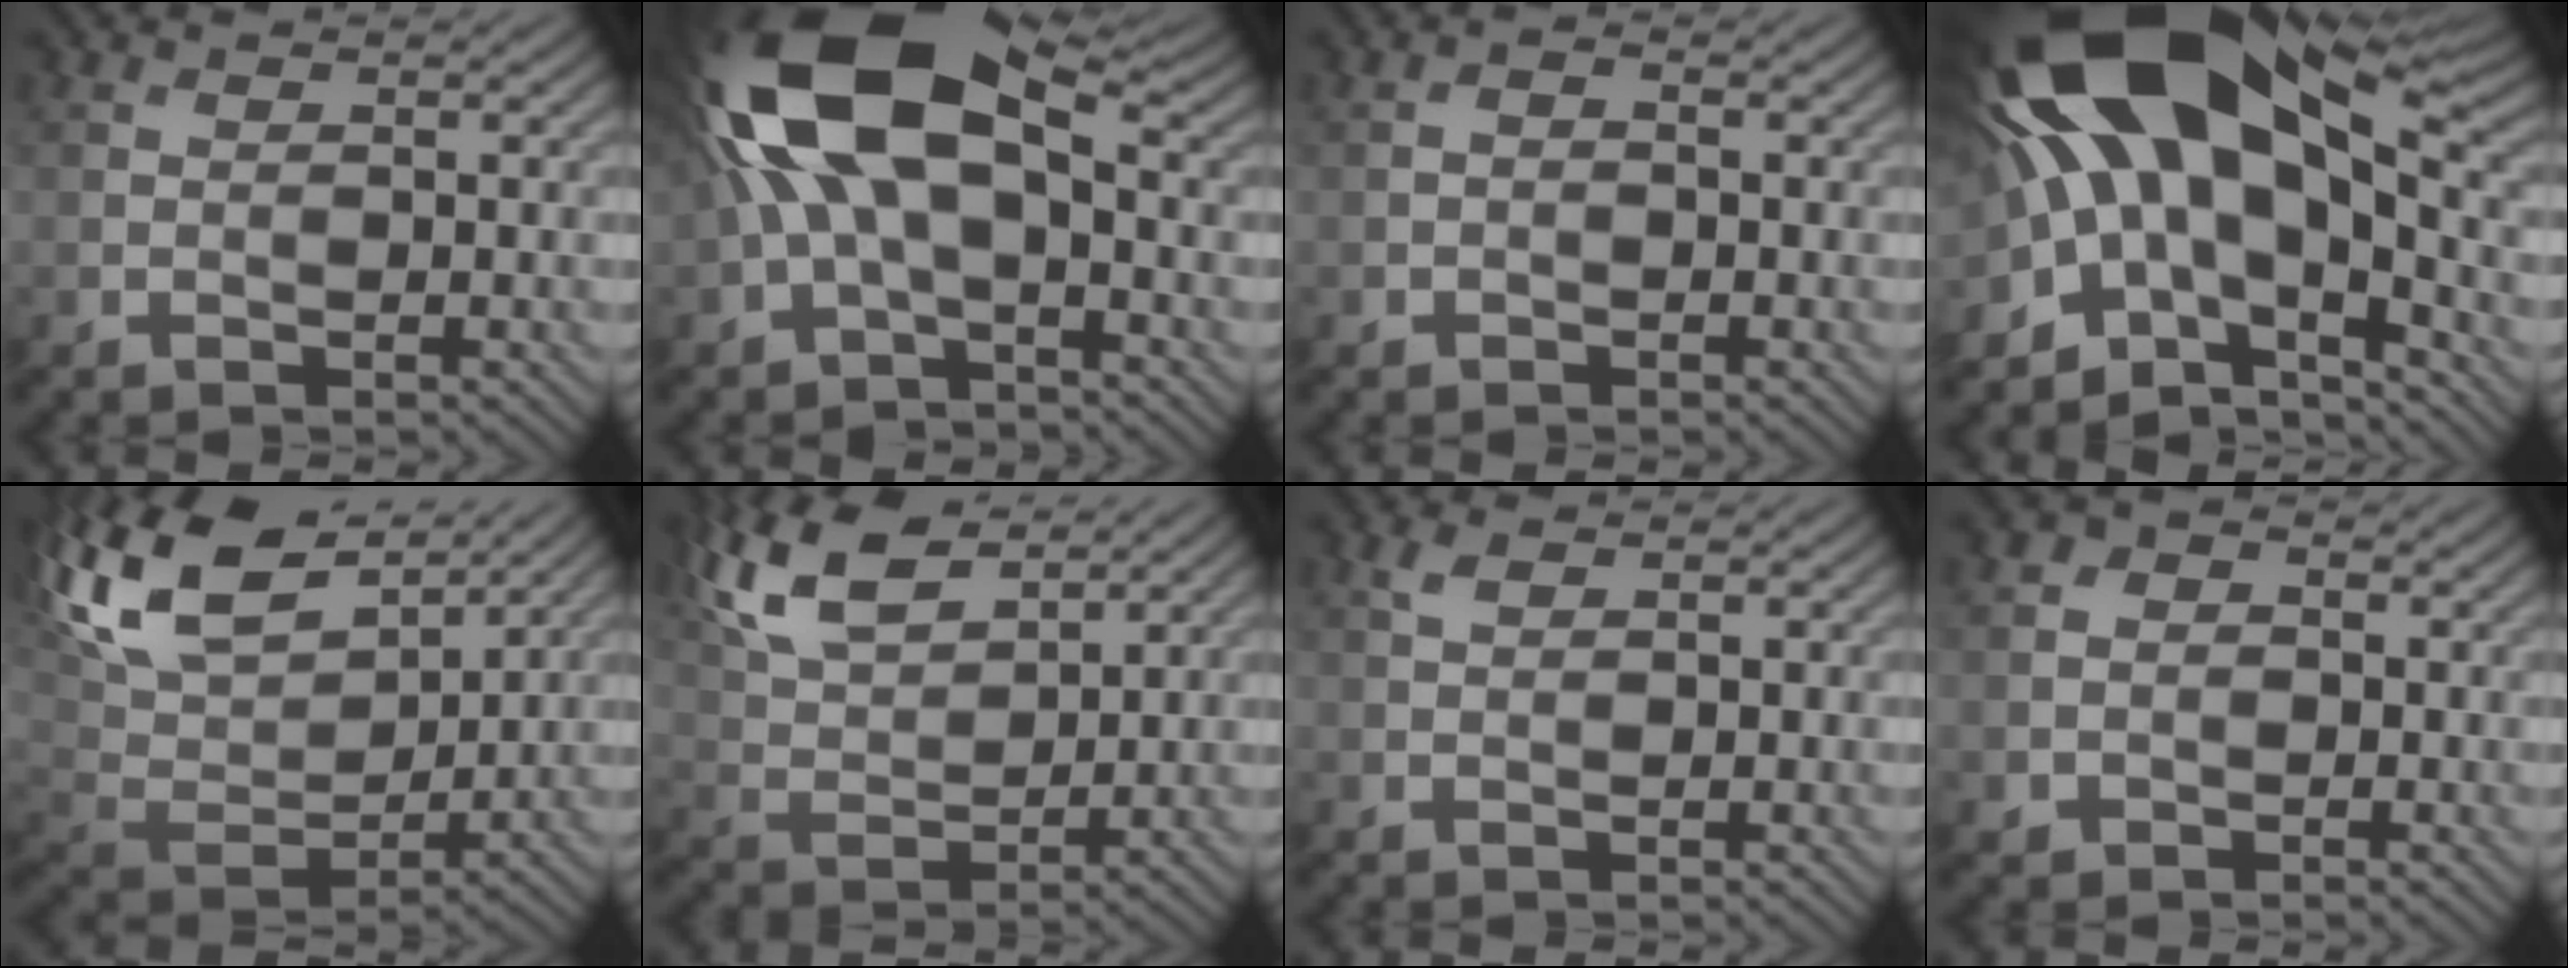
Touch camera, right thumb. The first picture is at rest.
{"total": 15.5, "force": [1.5, 8.1, 13.1], "torque": [-0.276, 0.018, 0.014]}
{"total": 1.1, "force": [-0.3, 0.7, 0.7], "torque": [-0.014, 0.002, -0.008]}
{"total": 18.9, "force": [1.2, 9.0, 16.6], "torque": [-0.301, -0.008, 0.032]}
{"total": 17.7, "force": [10.8, 8.6, 11.0], "torque": [-0.280, 0.050, 0.183]}
{"total": 11.1, "force": [6.9, 4.7, 7.3], "torque": [-0.184, 0.019, 0.132]}
{"total": 1.3, "force": [0.8, 0.5, 0.9], "torque": [-0.025, 0.004, 0.017]}
{"total": 2.4, "force": [-0.4, 2.3, 0.7], "torque": [-0.012, -0.002, -0.012]}